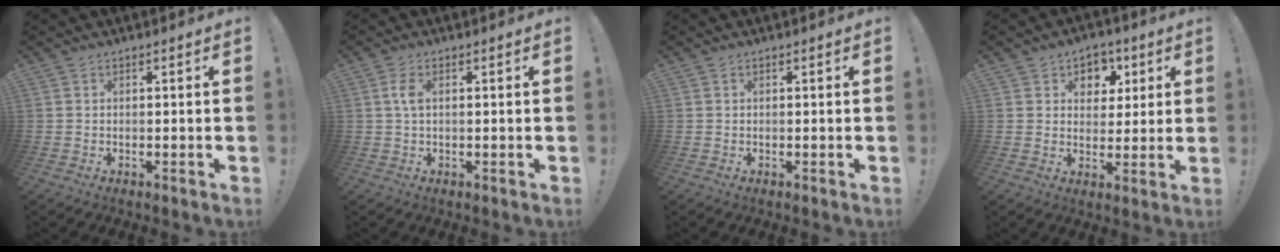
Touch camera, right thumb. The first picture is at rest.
{"total": 3.4, "force": [0.7, 1.7, 2.8], "torque": [-0.055, 0.007, 0.012]}
{"total": 0.0}
{"total": 7.3, "force": [2.6, 6.5, 2.0], "torque": [-0.021, -0.015, 0.052]}